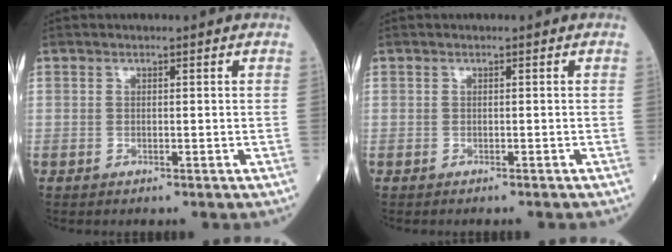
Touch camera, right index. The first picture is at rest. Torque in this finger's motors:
{"motor_torque": [0.00, 0.01, -0.01, -0.01]}